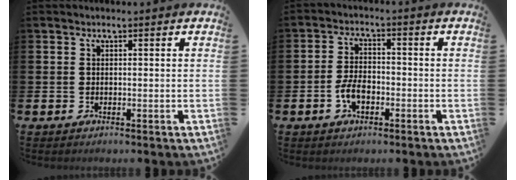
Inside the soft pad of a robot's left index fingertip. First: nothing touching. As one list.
[{"total": 4.0, "force": [-1.5, 2.2, 3.0], "torque": [-0.056, 0.002, -0.030]}]